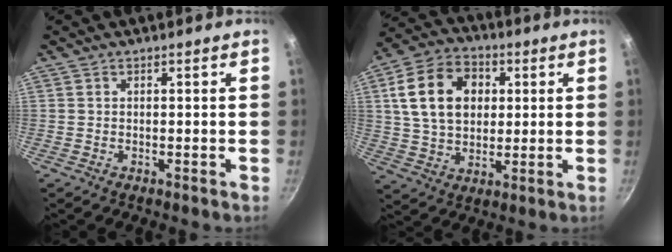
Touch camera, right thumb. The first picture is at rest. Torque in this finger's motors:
{"motor_torque": [-0.12, 0.60, 0.61, -0.24, 0.22]}